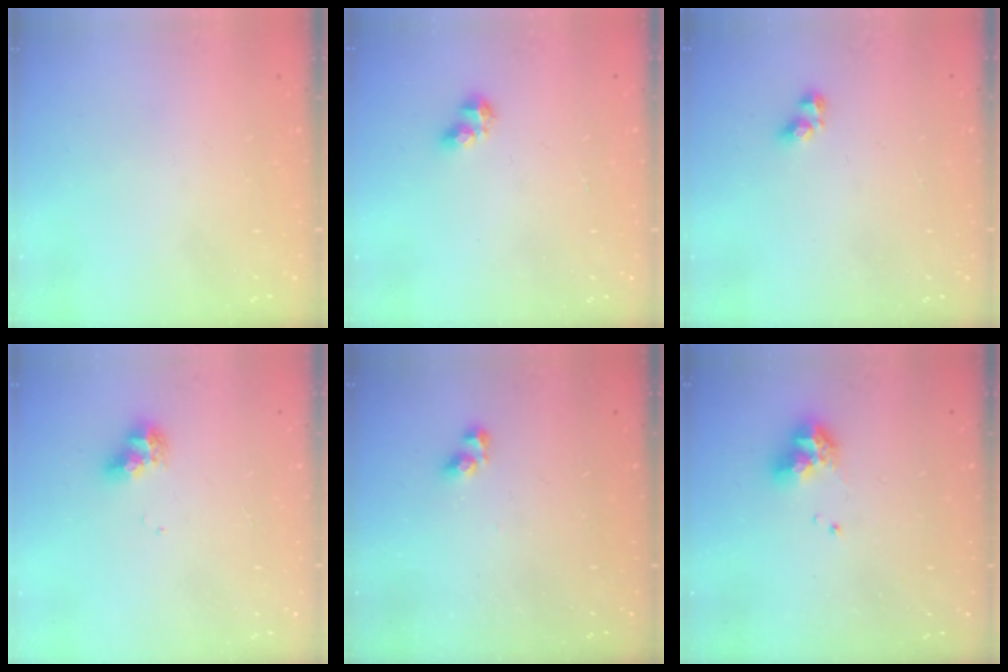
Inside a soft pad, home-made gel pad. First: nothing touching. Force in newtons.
{"total": 2.9, "press": 2.9, "slide": 0.3}
{"total": 3.0, "press": 2.9, "slide": 0.9}
{"total": 8.8, "press": 8.7, "slide": 0.9}
{"total": 4.2, "press": 4.1, "slide": 0.2}
{"total": 8.2, "press": 8.1, "slide": 1.2}